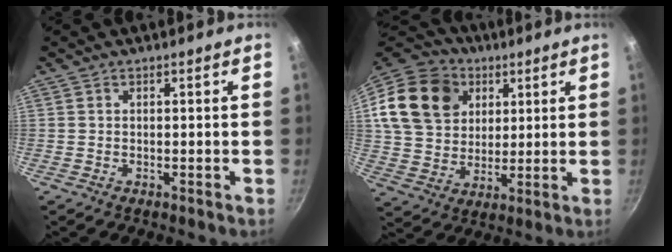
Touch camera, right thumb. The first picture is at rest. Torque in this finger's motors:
{"motor_torque": [-0.10, 0.70, 0.12, 0.11, 0.28]}